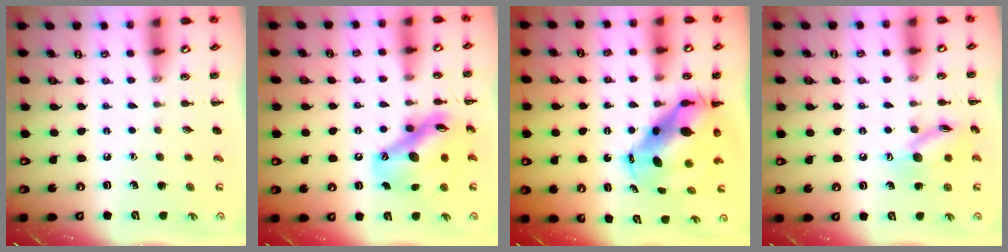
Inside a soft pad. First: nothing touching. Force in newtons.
{"total": 14.6, "press": 14.0, "slide": 3.9}
{"total": 10.4, "press": 10.1, "slide": 2.7}
{"total": 11.7, "press": 11.7, "slide": 0.6}